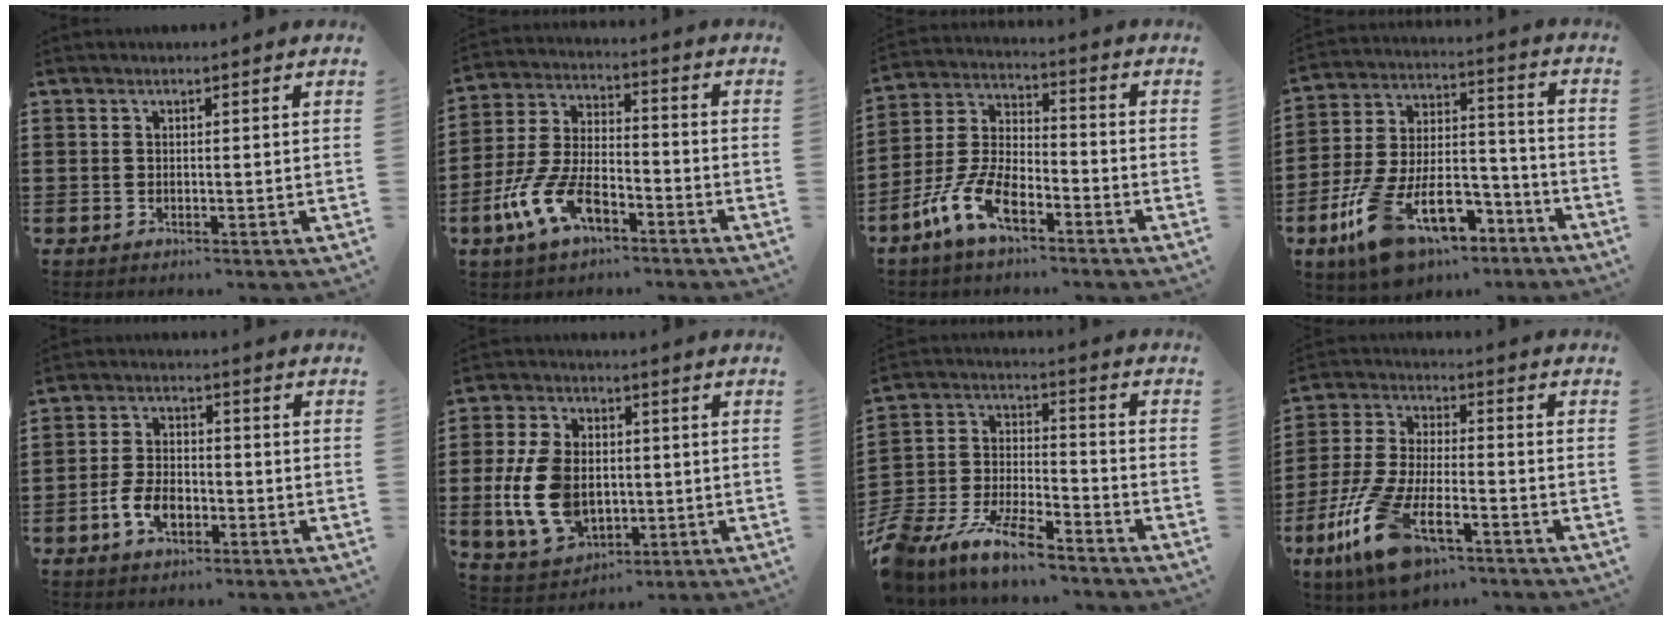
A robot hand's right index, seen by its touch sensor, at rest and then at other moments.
{"total": 9.9, "force": [-5.4, 4.3, 7.1], "torque": [-0.176, -0.002, -0.107]}
{"total": 9.0, "force": [-5.3, 3.8, 6.2], "torque": [-0.157, 0.000, -0.106]}
{"total": 13.3, "force": [-7.1, 7.4, 8.4], "torque": [-0.173, 0.024, -0.124]}
{"total": 5.5, "force": [-2.4, 3.2, 3.8], "torque": [-0.086, 0.003, -0.047]}
{"total": 11.1, "force": [-1.2, 7.7, 7.9], "torque": [-0.198, 0.007, -0.025]}
{"total": 9.4, "force": [-8.4, 2.0, 3.8], "torque": [-0.097, 0.008, -0.170]}
{"total": 13.0, "force": [-7.5, 4.3, 9.6], "torque": [-0.226, -0.001, -0.144]}